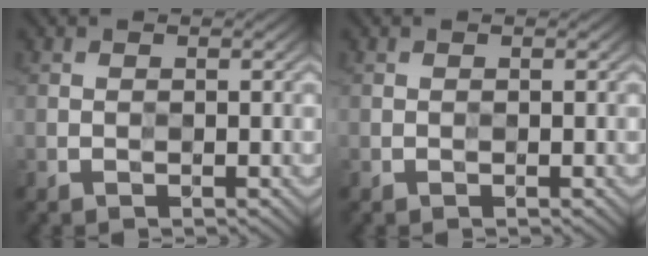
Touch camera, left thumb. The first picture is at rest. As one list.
[{"total": 0.0}]